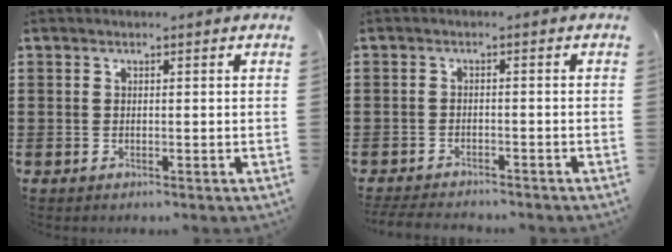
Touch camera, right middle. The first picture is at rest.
{"total": 2.8, "force": [-2.7, 0.3, 0.3], "torque": [-0.017, -0.006, -0.060]}